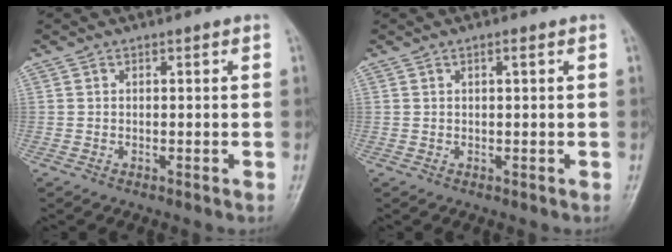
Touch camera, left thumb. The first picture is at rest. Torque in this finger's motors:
{"motor_torque": [-0.16, -0.11, -0.18, 0.31, -0.02]}